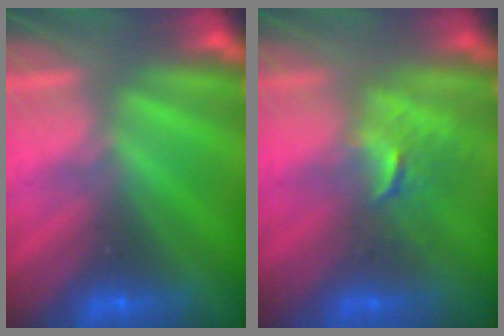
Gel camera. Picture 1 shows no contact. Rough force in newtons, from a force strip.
{"total": 2.6}